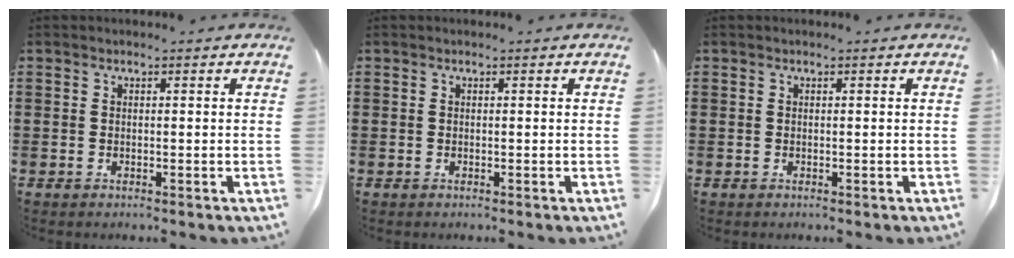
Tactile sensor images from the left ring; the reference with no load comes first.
{"total": 0.0}
{"total": 0.0}